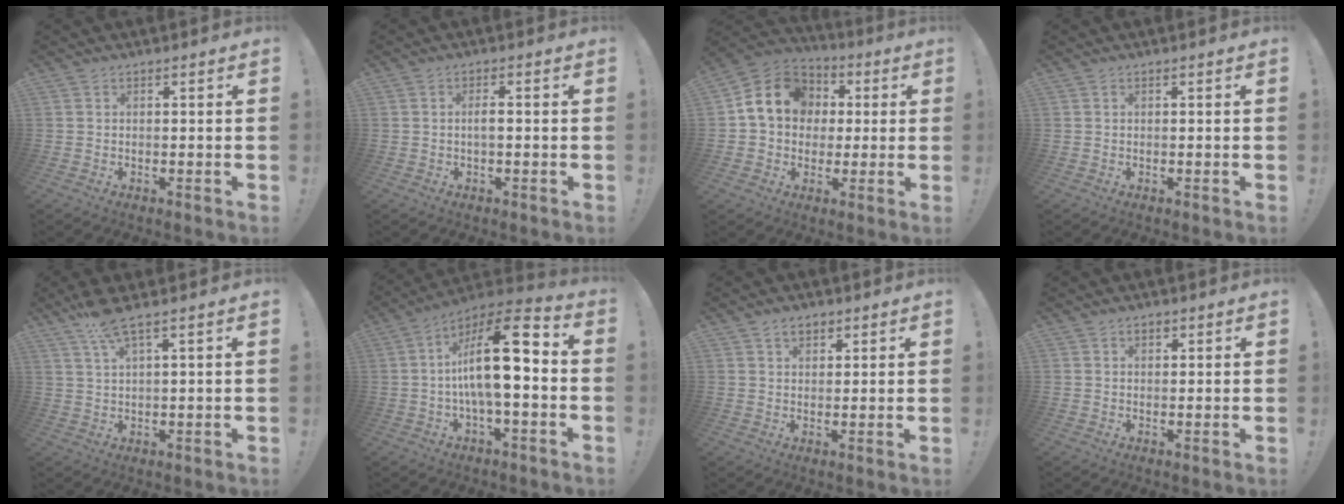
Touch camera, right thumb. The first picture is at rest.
{"total": 2.5, "force": [-0.6, 0.5, 2.4], "torque": [-0.048, 0.007, -0.010]}
{"total": 14.3, "force": [3.0, 12.0, 7.2], "torque": [-0.100, 0.001, 0.064]}
{"total": 0.0}
{"total": 6.3, "force": [4.2, 0.5, 4.6], "torque": [-0.087, -0.014, 0.073]}
{"total": 18.9, "force": [0.0, 6.2, 17.9], "torque": [-0.295, 0.002, -0.004]}
{"total": 3.6, "force": [2.1, 2.3, 1.8], "torque": [-0.025, -0.004, 0.037]}
{"total": 1.5, "force": [0.8, 0.9, 0.9], "torque": [-0.019, 0.003, 0.015]}